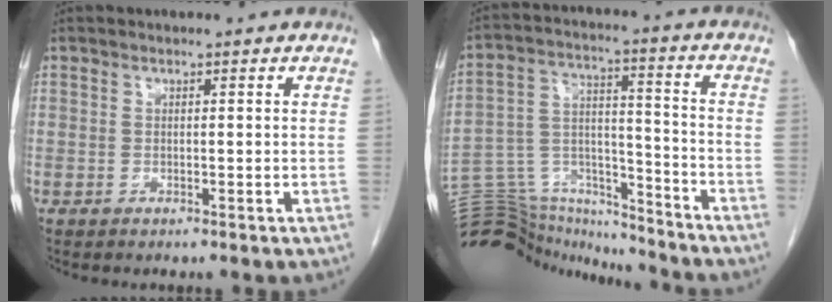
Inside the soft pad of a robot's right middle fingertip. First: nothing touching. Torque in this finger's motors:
{"motor_torque": [-0.40, -0.33, 0.00, -0.01]}